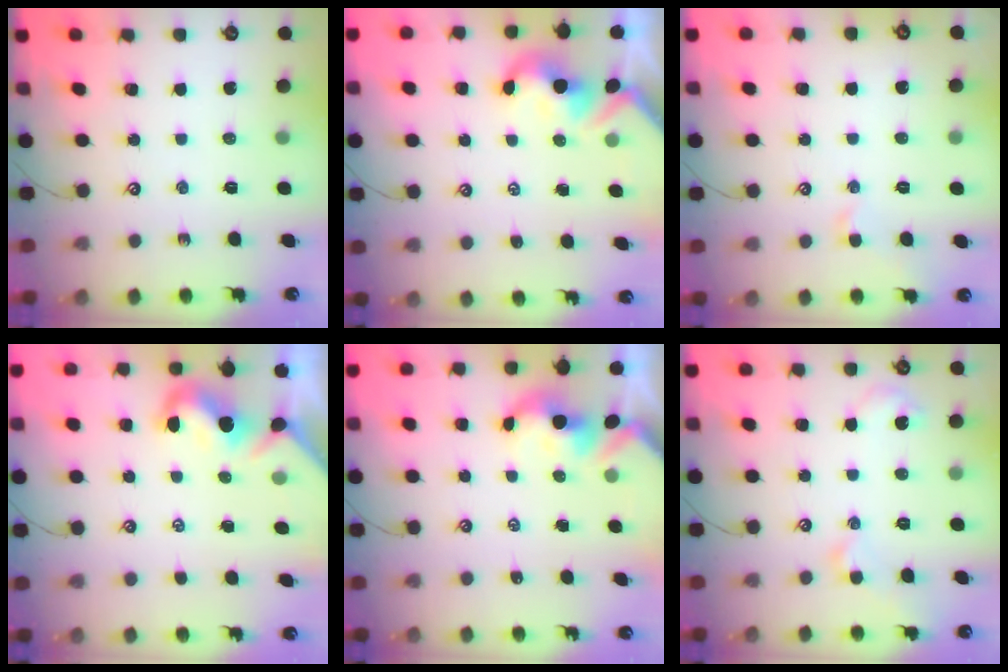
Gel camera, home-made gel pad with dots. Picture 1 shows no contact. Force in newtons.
{"total": 2.2, "press": 2.1, "slide": 0.6}
{"total": 0.8, "press": 0.7, "slide": 0.5}
{"total": 1.9, "press": 1.8, "slide": 0.6}
{"total": 1.7, "press": 1.7, "slide": 0.2}
{"total": 2.1, "press": 2.1, "slide": 0.1}